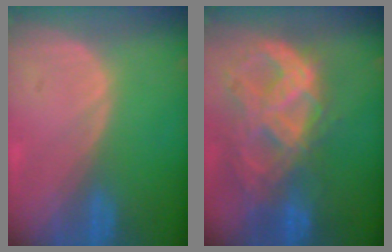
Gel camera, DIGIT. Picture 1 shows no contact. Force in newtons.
{"total": 11.3, "press": 9.6, "slide": 6.0}